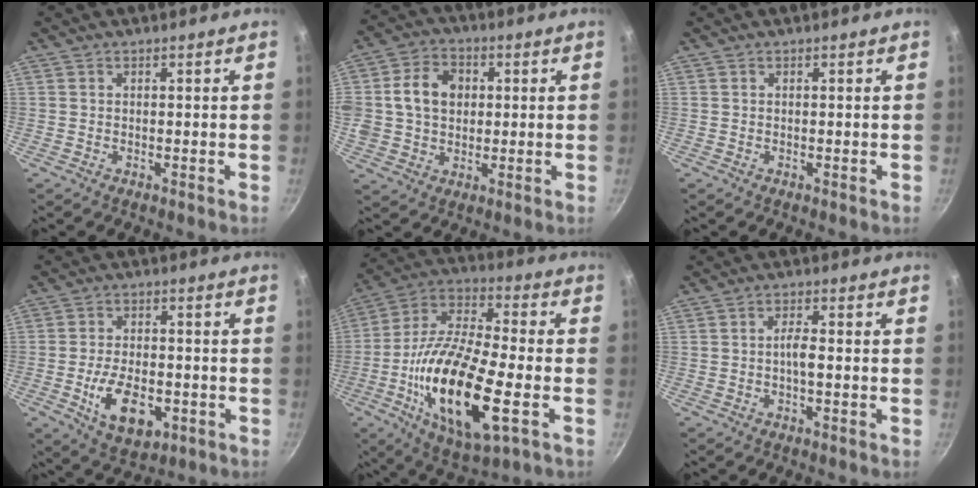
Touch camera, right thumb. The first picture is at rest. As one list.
[{"total": 11.8, "force": [1.9, 9.3, 7.0], "torque": [-0.114, 0.011, 0.024]}, {"total": 0.0}, {"total": 11.2, "force": [-3.4, 6.4, 8.6], "torque": [-0.135, 0.007, -0.046]}, {"total": 23.5, "force": [-5.8, 8.3, 21.2], "torque": [-0.407, 0.015, -0.114]}, {"total": 2.7, "force": [-0.5, 0.7, 2.5], "torque": [-0.052, 0.010, -0.010]}]